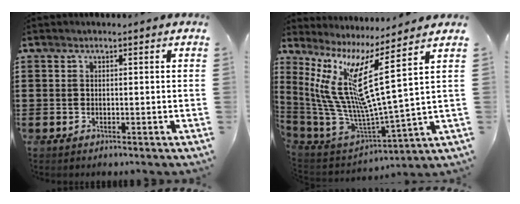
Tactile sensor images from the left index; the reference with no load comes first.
{"total": 14.2, "force": [6.2, 1.8, 12.6], "torque": [-0.296, -0.076, 0.088]}